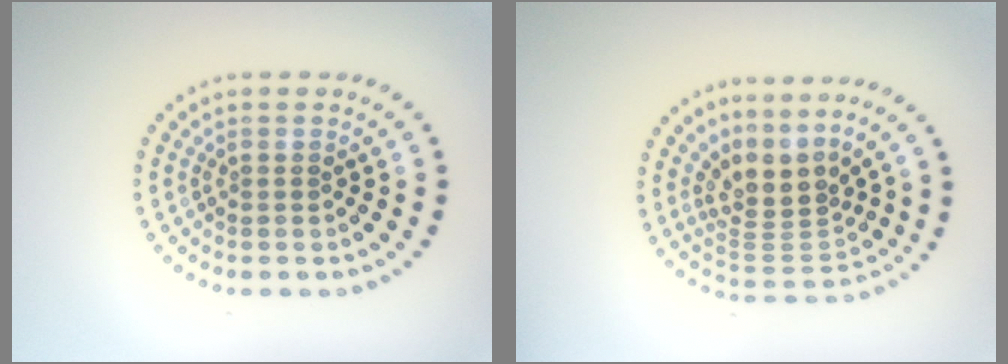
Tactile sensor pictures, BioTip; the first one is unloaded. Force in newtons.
{"total": 3.8, "press": 2.6, "slide": 2.8}